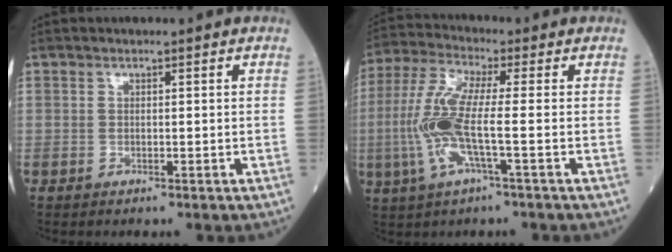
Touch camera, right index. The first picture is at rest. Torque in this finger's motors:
{"motor_torque": [2.04, -0.04, 0.93, 0.21]}